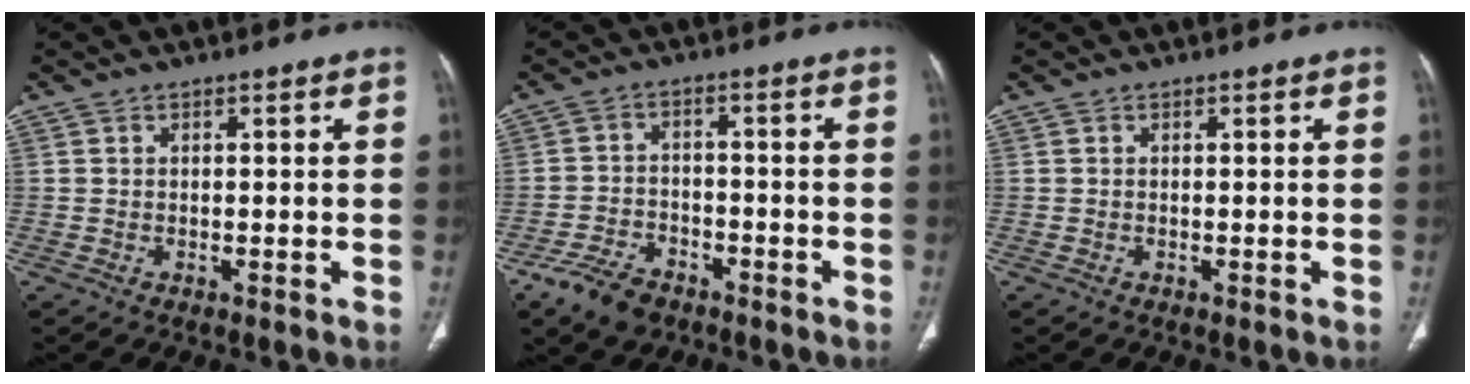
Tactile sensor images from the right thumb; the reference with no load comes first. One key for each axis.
{"total": 7.7, "fx": -5.3, "fy": 4.4, "fz": 3.5, "tx": -0.061, "ty": 0.021, "tz": -0.093}
{"total": 0.0}